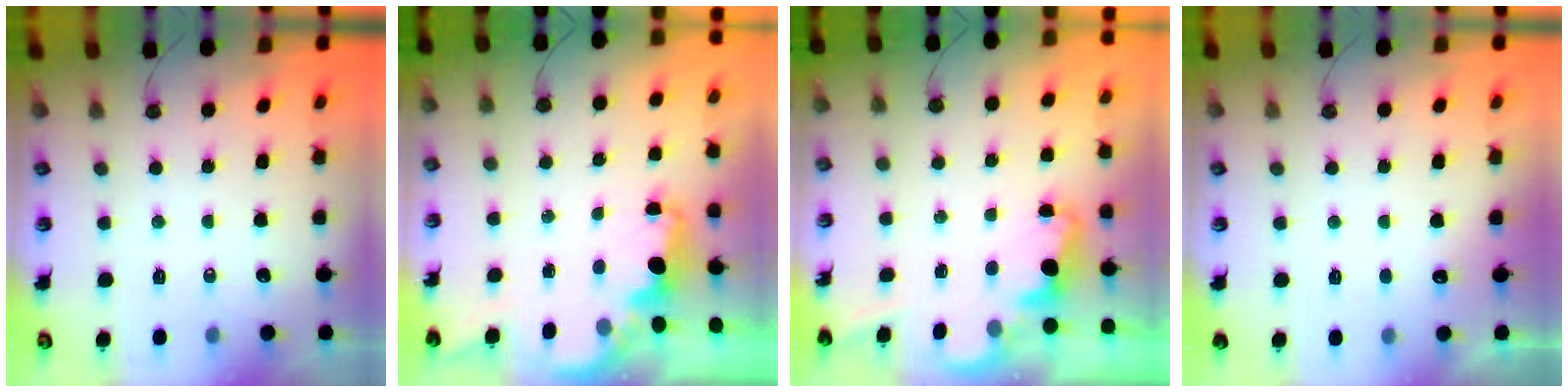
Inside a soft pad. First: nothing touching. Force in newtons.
{"total": 2.0, "press": 1.8, "slide": 0.8}
{"total": 2.1, "press": 2.1, "slide": 0.6}
{"total": 2.6, "press": 2.4, "slide": 0.9}